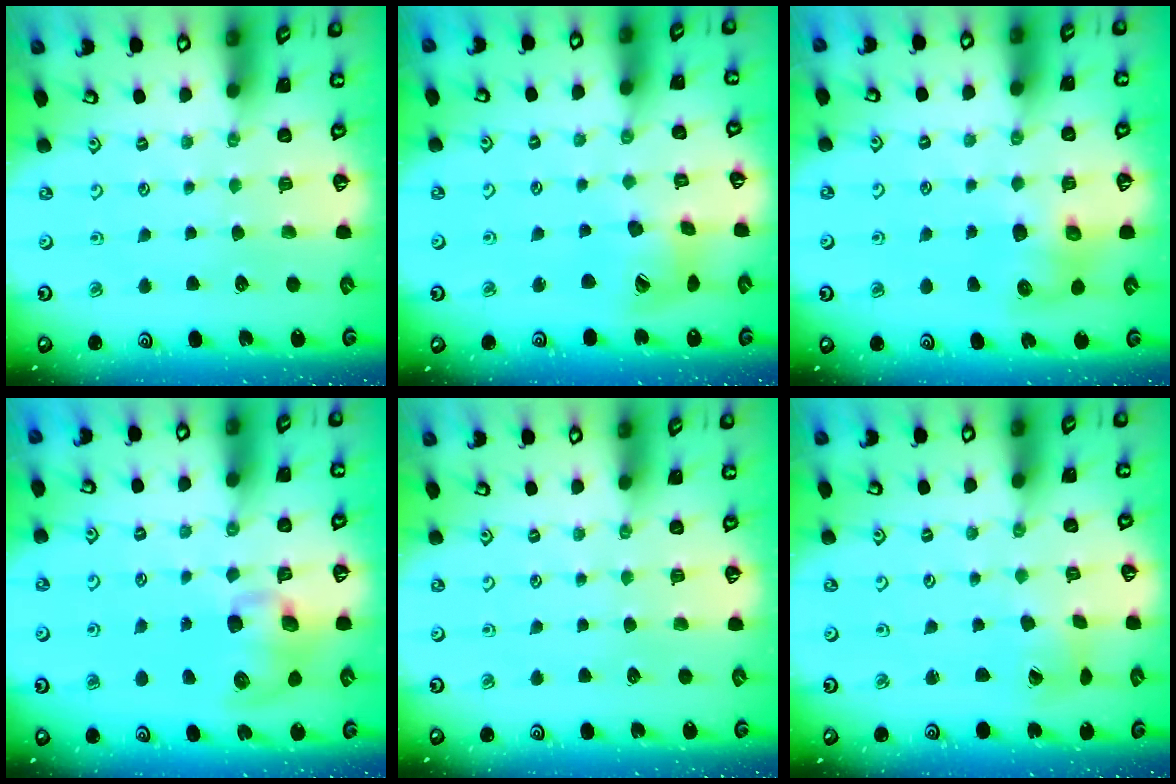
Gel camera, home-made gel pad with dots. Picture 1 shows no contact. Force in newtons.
{"total": 14.0, "press": 13.9, "slide": 1.7}
{"total": 7.4, "press": 7.3, "slide": 1.2}
{"total": 9.5, "press": 9.4, "slide": 1.7}
{"total": 0.0}
{"total": 2.1, "press": 2.0, "slide": 0.3}